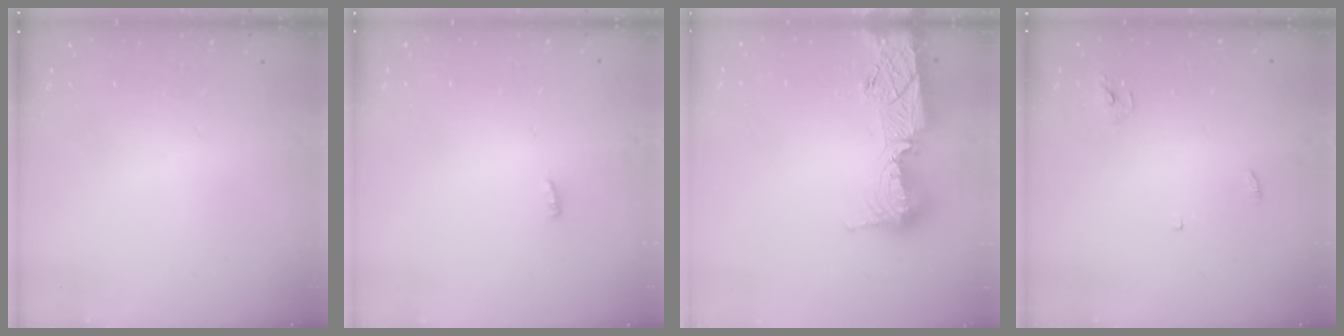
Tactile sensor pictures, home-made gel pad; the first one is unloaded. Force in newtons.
{"total": 3.0, "press": 2.9, "slide": 0.8}
{"total": 16.0, "press": 15.9, "slide": 1.4}
{"total": 2.9, "press": 2.9, "slide": 0.2}